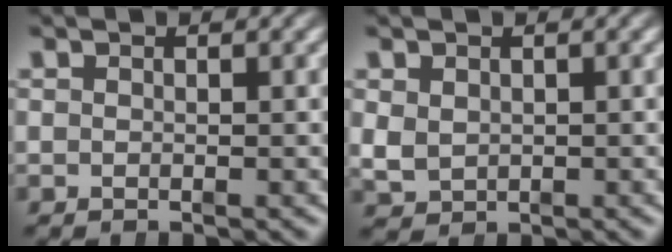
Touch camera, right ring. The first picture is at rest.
{"total": 2.3, "force": [0.2, 2.1, 0.9], "torque": [-0.030, -0.016, 0.018]}